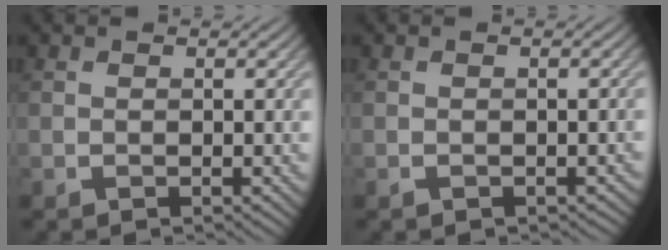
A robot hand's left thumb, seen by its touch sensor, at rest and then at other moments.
{"total": 0.8, "force": [-0.6, 0.4, 0.4], "torque": [-0.010, -0.004, -0.008]}